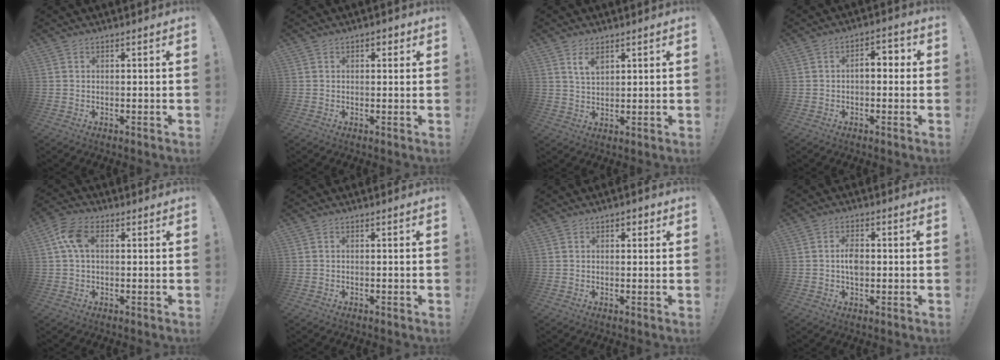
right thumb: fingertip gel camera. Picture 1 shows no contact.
{"total": 1.5, "force": [0.3, 1.1, 1.0], "torque": [-0.010, 0.003, 0.001]}
{"total": 4.7, "force": [3.1, 2.5, 2.5], "torque": [-0.033, -0.014, 0.053]}
{"total": 5.4, "force": [-0.1, 3.2, 4.3], "torque": [-0.063, 0.011, -0.007]}
{"total": 8.0, "force": [1.6, 5.1, 6.0], "torque": [-0.124, 0.013, 0.032]}
{"total": 0.0}
{"total": 1.4, "force": [0.2, 1.1, 0.8], "torque": [-0.006, 0.002, 0.001]}
{"total": 4.5, "force": [-0.3, 2.8, 3.5], "torque": [-0.056, 0.007, -0.008]}